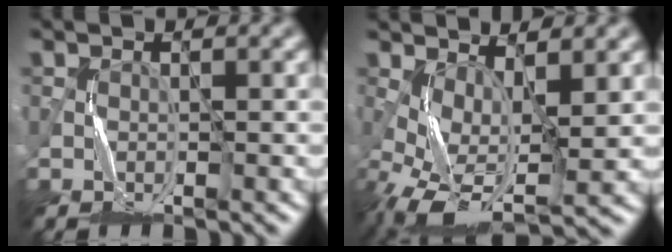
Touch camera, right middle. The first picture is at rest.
{"total": 6.6, "force": [-1.1, 2.9, 5.9], "torque": [-0.127, -0.002, -0.020]}